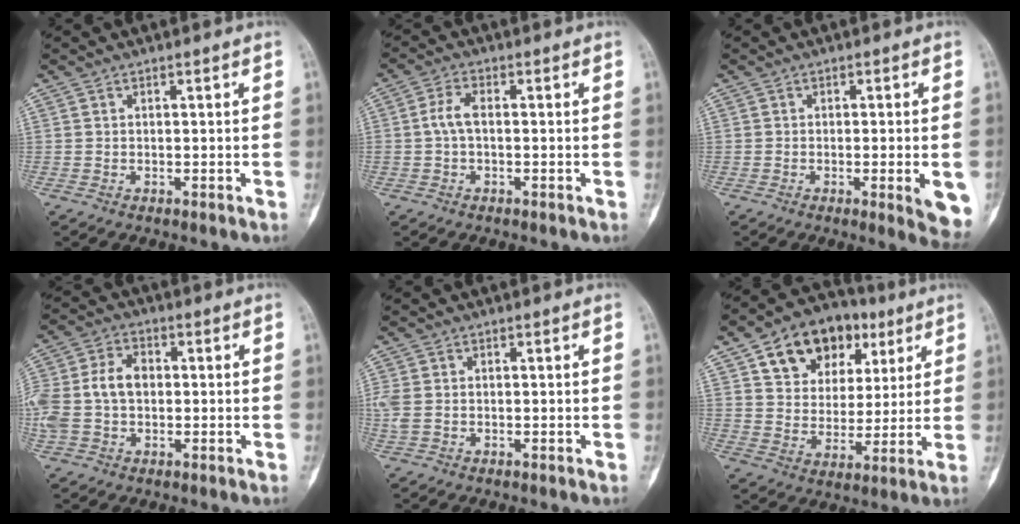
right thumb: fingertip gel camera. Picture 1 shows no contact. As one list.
[{"total": 3.5, "force": [-0.2, 1.8, 3.1], "torque": [-0.068, 0.008, -0.007]}, {"total": 7.2, "force": [-1.9, 1.6, 6.8], "torque": [-0.079, -0.008, -0.020]}, {"total": 11.5, "force": [0.2, 8.1, 8.2], "torque": [-0.189, 0.026, 0.004]}, {"total": 2.5, "force": [-0.1, 1.7, 1.9], "torque": [-0.067, 0.000, -0.001]}, {"total": 17.1, "force": [8.2, 12.1, 8.7], "torque": [-0.094, -0.005, 0.136]}]